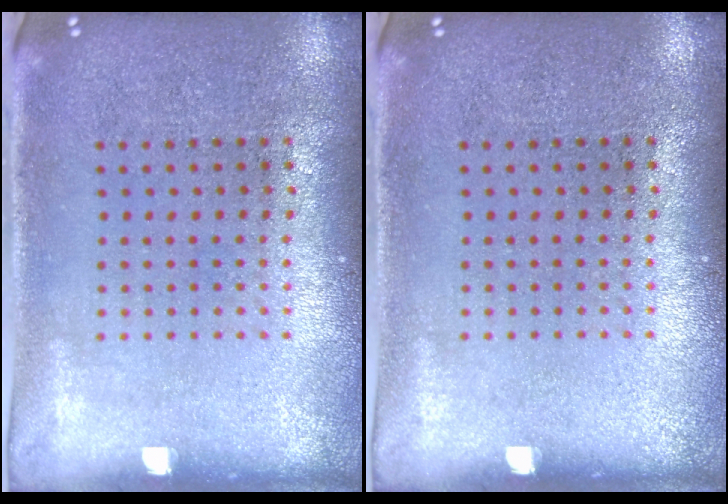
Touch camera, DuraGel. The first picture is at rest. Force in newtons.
{"total": 0.0}